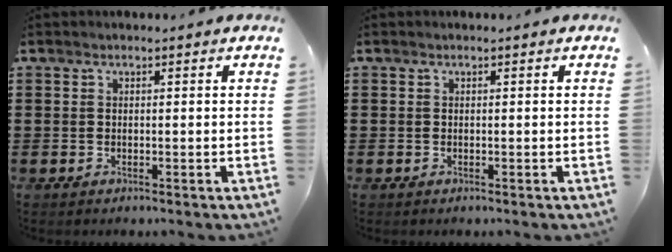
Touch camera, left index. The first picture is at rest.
{"total": 0.0}